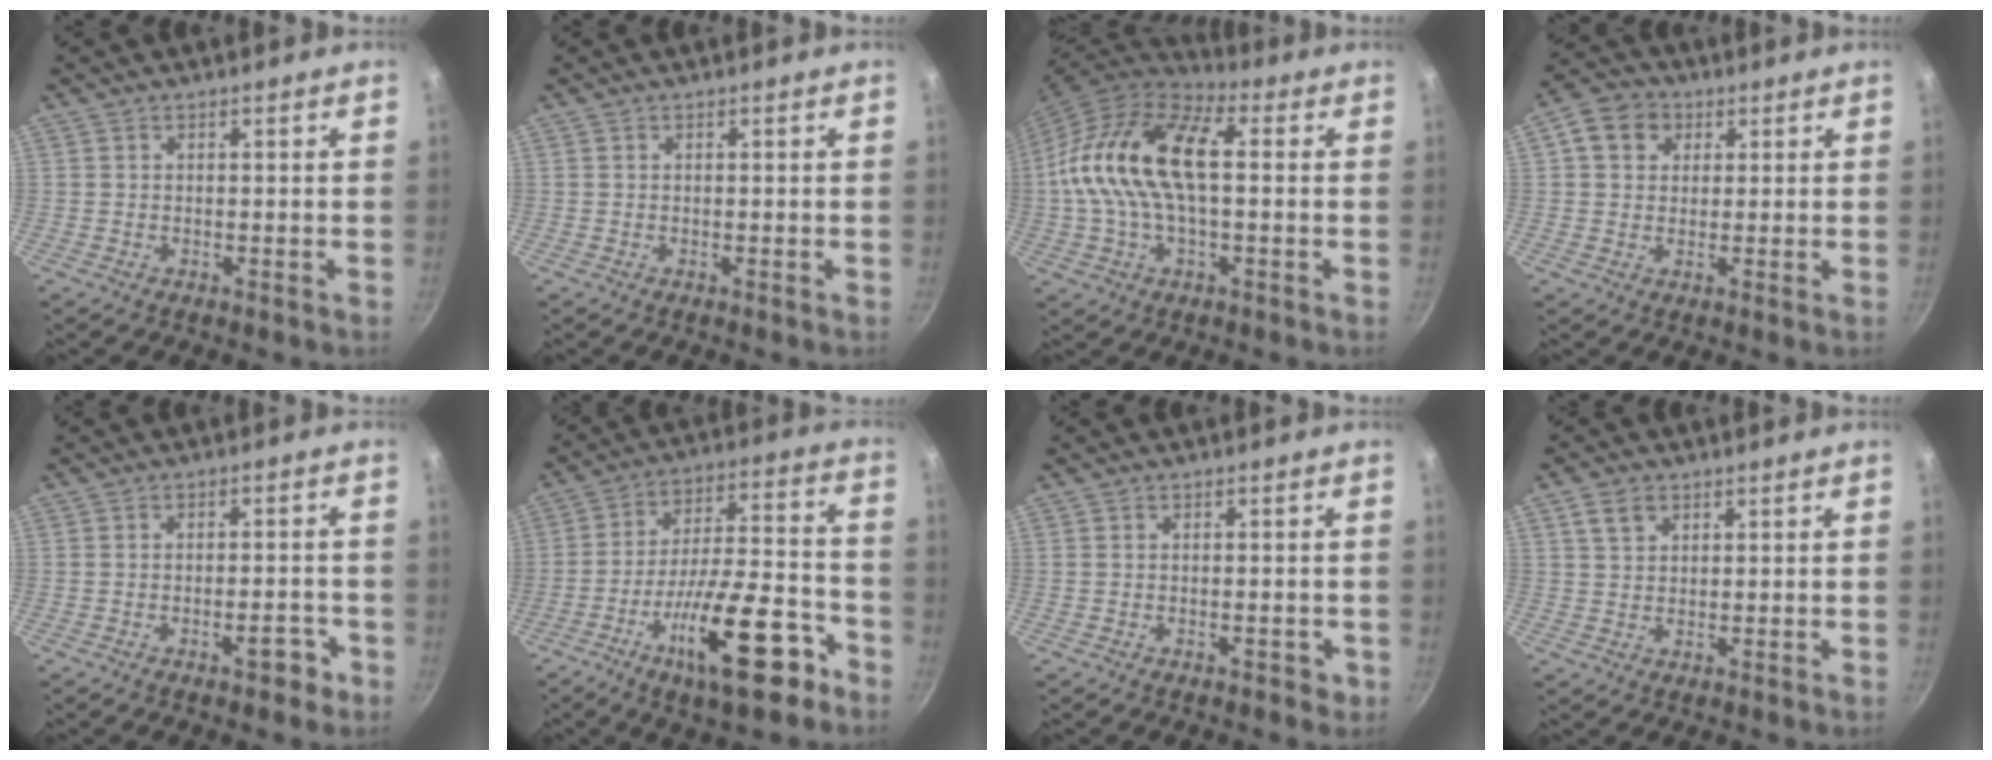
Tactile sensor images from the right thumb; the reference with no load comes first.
{"total": 0.0}
{"total": 19.4, "force": [1.6, 10.4, 16.3], "torque": [-0.306, 0.030, 0.013]}
{"total": 7.0, "force": [2.1, 5.9, 3.1], "torque": [-0.025, 0.002, 0.024]}
{"total": 4.3, "force": [-2.3, 1.8, 3.2], "torque": [-0.025, 0.022, -0.030]}
{"total": 19.7, "force": [-10.2, 6.3, 15.6], "torque": [-0.226, 0.058, -0.162]}
{"total": 2.0, "force": [-0.8, 1.0, 1.6], "torque": [-0.017, 0.005, -0.011]}
{"total": 3.6, "force": [1.8, 2.6, 1.8], "torque": [-0.020, 0.000, 0.034]}